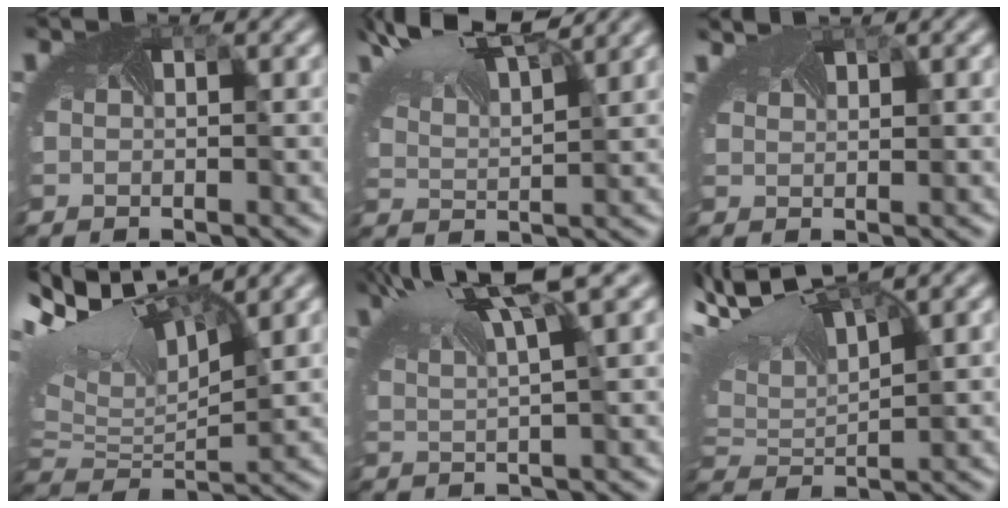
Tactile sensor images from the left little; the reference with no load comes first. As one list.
[{"total": 8.2, "force": [6.5, 2.2, 4.5], "torque": [-0.104, 0.024, 0.085]}, {"total": 1.7, "force": [1.6, 0.0, 0.4], "torque": [-0.007, 0.005, 0.015]}, {"total": 10.8, "force": [5.2, 5.4, 7.8], "torque": [-0.170, 0.019, 0.104]}, {"total": 7.1, "force": [4.4, 1.4, 5.4], "torque": [-0.106, 0.013, 0.081]}, {"total": 9.5, "force": [5.1, 4.1, 6.9], "torque": [-0.159, 0.023, 0.097]}]